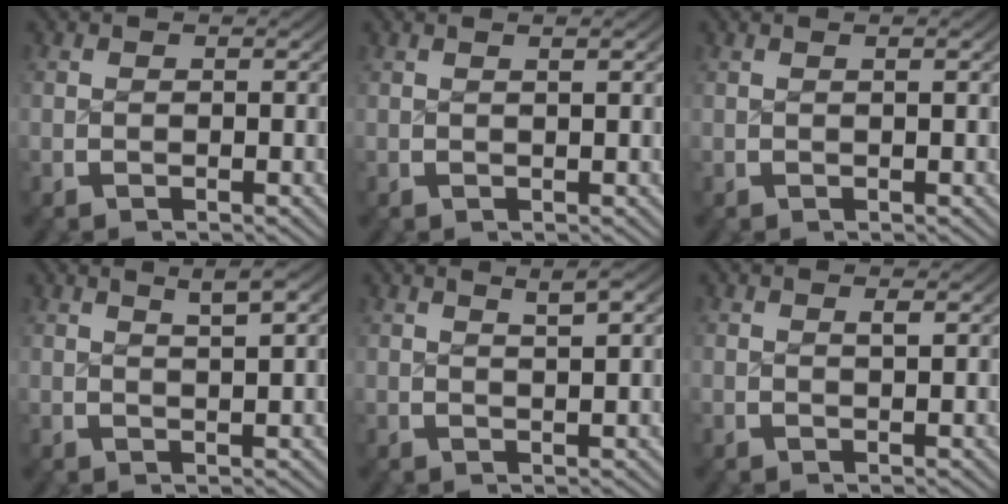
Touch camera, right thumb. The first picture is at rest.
{"total": 1.0, "force": [0.5, -0.2, 0.9], "torque": [-0.014, 0.003, 0.011]}
{"total": 0.8, "force": [0.2, -0.2, 0.7], "torque": [-0.012, 0.002, 0.007]}
{"total": 3.8, "force": [2.2, 0.8, 2.9], "torque": [-0.031, 0.010, 0.035]}
{"total": 2.9, "force": [1.8, 0.4, 2.3], "torque": [-0.025, 0.006, 0.030]}
{"total": 0.7, "force": [0.4, 0.0, 0.6], "torque": [-0.008, -0.001, 0.009]}